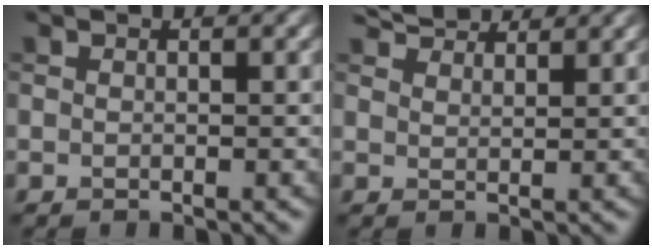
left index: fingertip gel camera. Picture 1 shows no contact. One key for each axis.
{"total": 3.8, "fx": 3.5, "fy": 1.0, "fz": 1.2, "tx": -0.029, "ty": 0.009, "tz": 0.057}